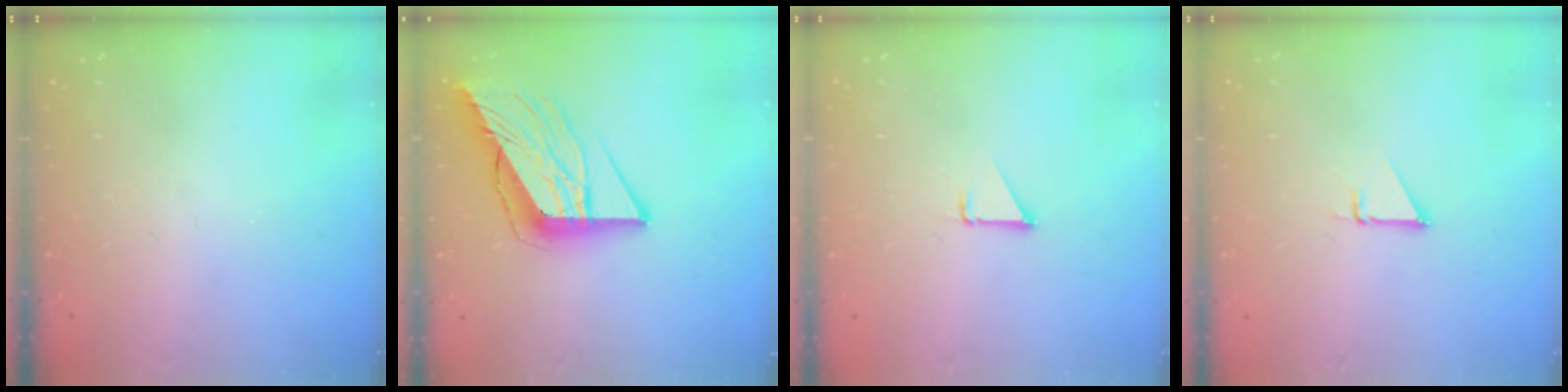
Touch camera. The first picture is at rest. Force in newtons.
{"total": 14.7, "press": 14.6, "slide": 1.7}
{"total": 1.3, "press": 1.3, "slide": 0.1}
{"total": 2.3, "press": 2.3, "slide": 0.1}